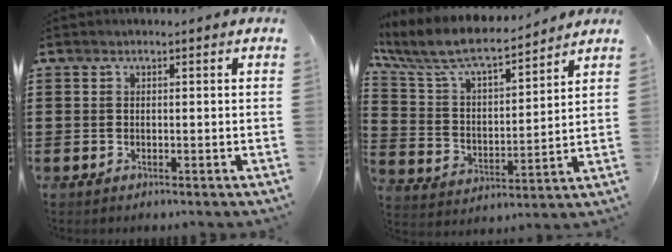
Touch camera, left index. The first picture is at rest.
{"total": 8.5, "force": [7.3, 1.6, 3.9], "torque": [-0.109, -0.044, 0.123]}